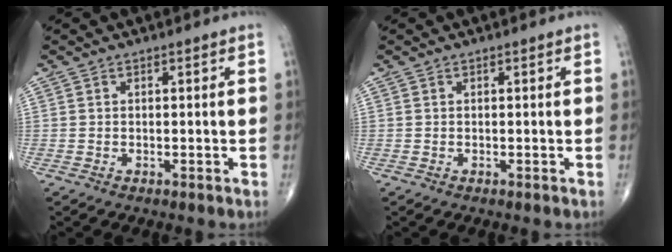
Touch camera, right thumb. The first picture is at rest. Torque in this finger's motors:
{"motor_torque": [0.00, 0.00, 0.00, -0.01, 0.00]}